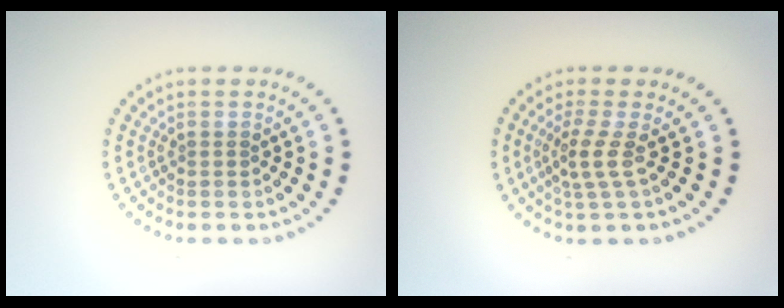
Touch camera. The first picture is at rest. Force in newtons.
{"total": 2.4, "press": 1.6, "slide": 1.7}